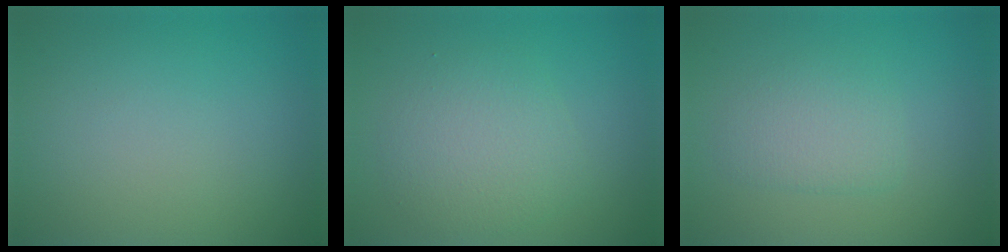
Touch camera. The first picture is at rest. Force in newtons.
{"total": 3.6, "press": 3.6, "slide": 0.0}
{"total": 2.4, "press": 2.4, "slide": 0.4}